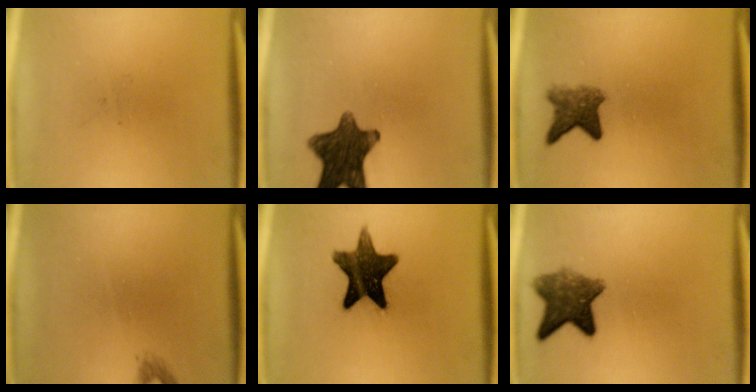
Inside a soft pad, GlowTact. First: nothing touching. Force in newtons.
{"total": 11.4}
{"total": 4.3}
{"total": 0.9}
{"total": 13.6}
{"total": 7.5}